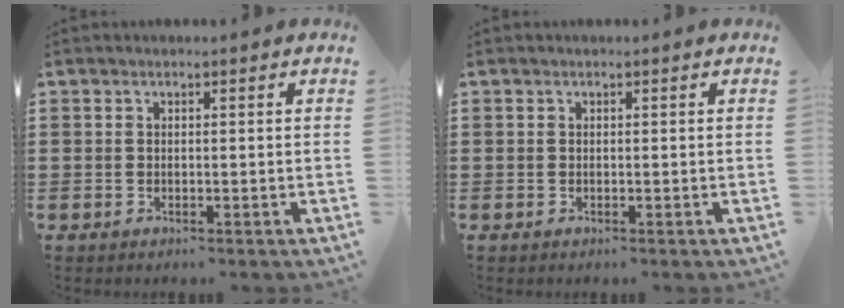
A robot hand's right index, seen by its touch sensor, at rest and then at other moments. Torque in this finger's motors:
{"motor_torque": [-0.05, 0.05, 0.00, 0.00]}